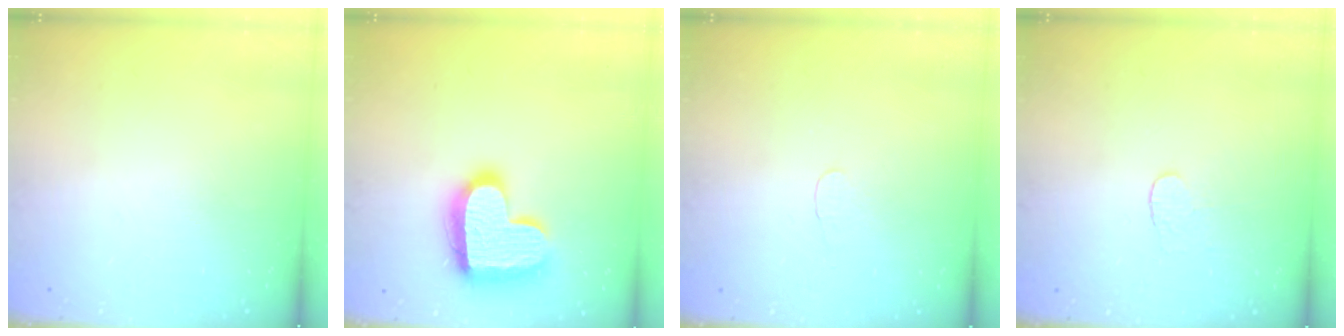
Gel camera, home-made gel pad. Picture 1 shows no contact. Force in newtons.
{"total": 19.4, "press": 19.3, "slide": 1.4}
{"total": 2.8, "press": 2.7, "slide": 0.3}
{"total": 3.2, "press": 3.2, "slide": 0.3}